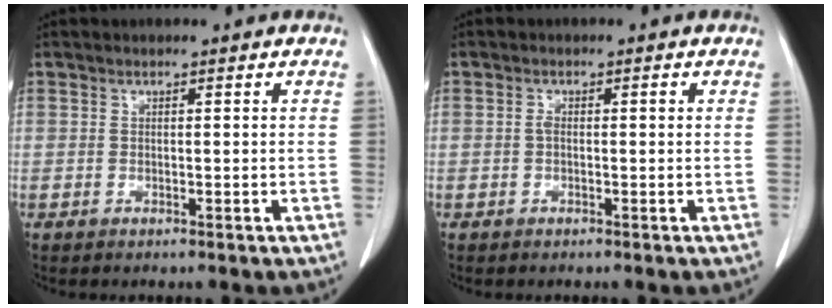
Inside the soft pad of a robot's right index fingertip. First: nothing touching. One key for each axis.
{"total": 1.3, "fx": 0.1, "fy": 0.5, "fz": 1.2, "tx": -0.017, "ty": 0.005, "tz": 0.003}